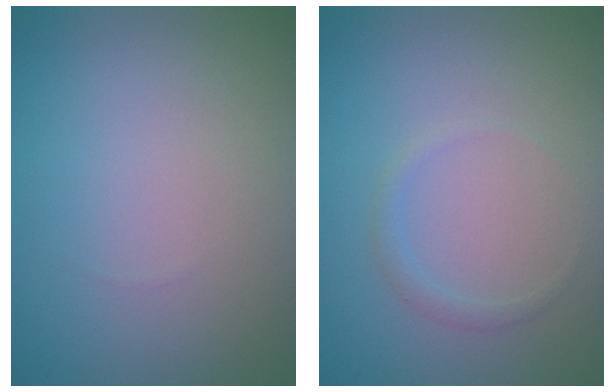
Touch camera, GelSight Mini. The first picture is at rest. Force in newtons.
{"total": 0.9, "press": 0.9, "slide": 0.1}